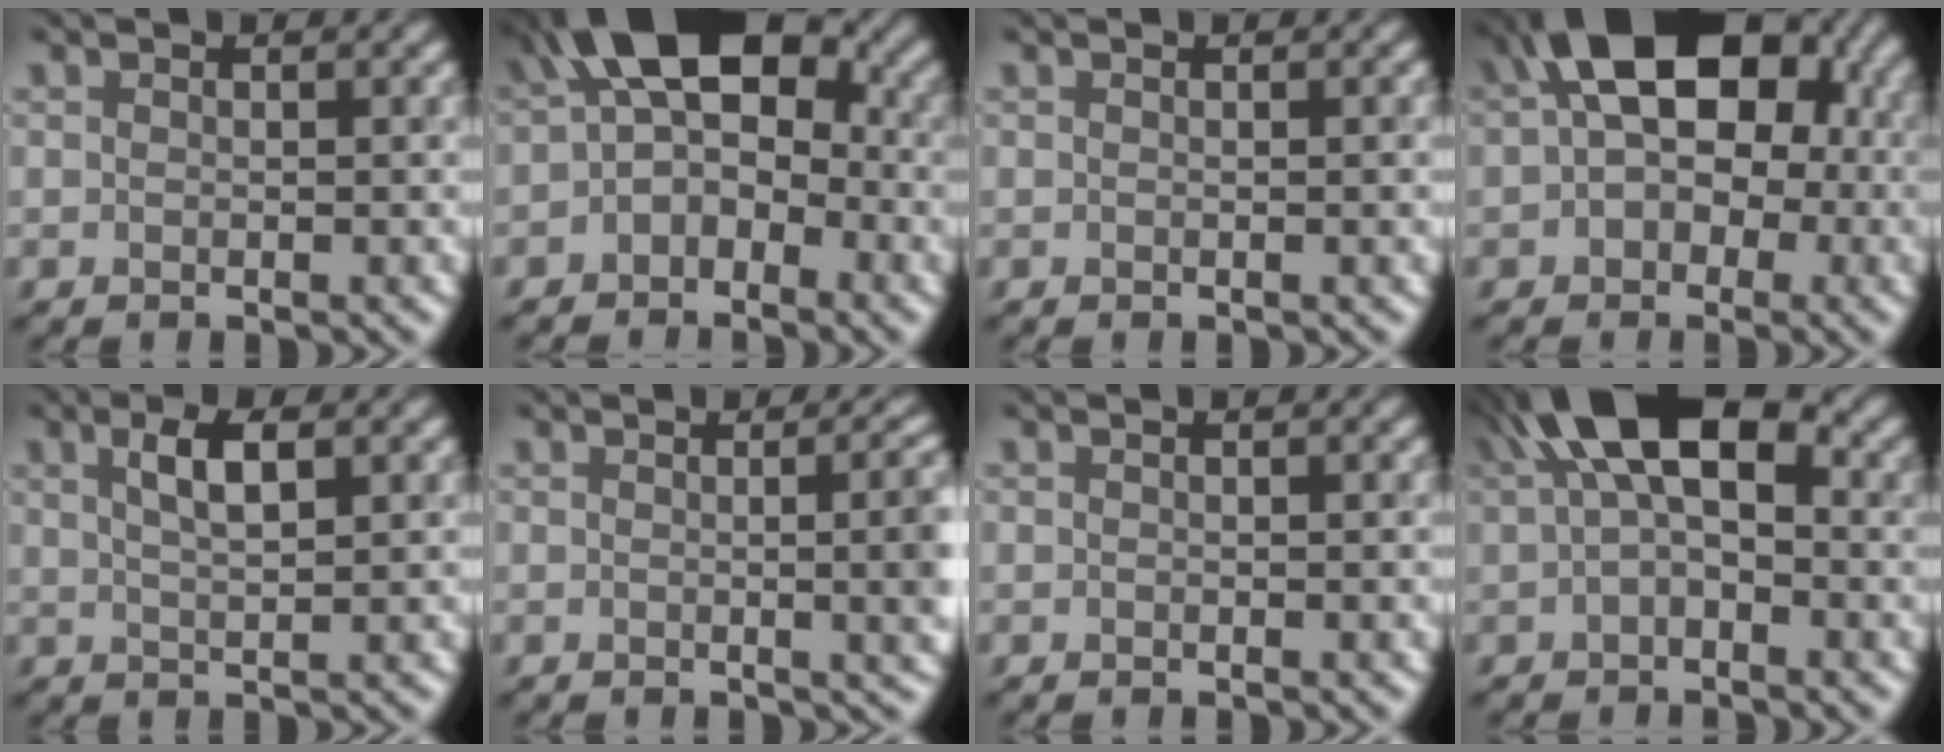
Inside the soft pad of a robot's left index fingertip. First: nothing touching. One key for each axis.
{"total": 8.7, "fx": 0.7, "fy": 5.3, "fz": 6.9, "tx": -0.091, "ty": 0.035, "tz": -0.009}
{"total": 0.8, "fx": 0.1, "fy": 0.3, "fz": 0.7, "tx": -0.004, "ty": 0.001, "tz": -0.003}
{"total": 12.1, "fx": 2.2, "fy": 7.8, "fz": 9.0, "tx": -0.115, "ty": 0.031, "tz": 0.023}
{"total": 2.6, "fx": 1.3, "fy": 0.6, "fz": 2.2, "tx": -0.036, "ty": 0.010, "tz": 0.026}
{"total": 5.7, "fx": -0.2, "fy": 2.3, "fz": 5.2, "tx": -0.035, "ty": 0.008, "tz": -0.002}
{"total": 0.0}
{"total": 8.2, "fx": 2.4, "fy": 3.8, "fz": 6.9, "tx": -0.119, "ty": 0.034, "tz": 0.026}